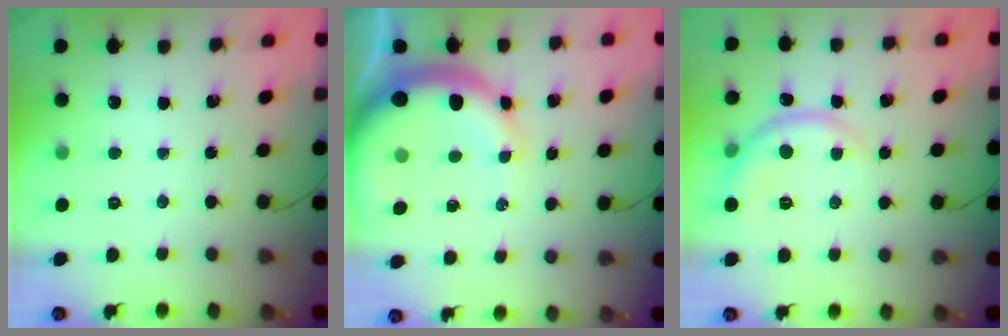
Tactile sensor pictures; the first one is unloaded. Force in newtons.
{"total": 13.1, "press": 12.8, "slide": 2.3}
{"total": 6.5, "press": 6.4, "slide": 0.9}